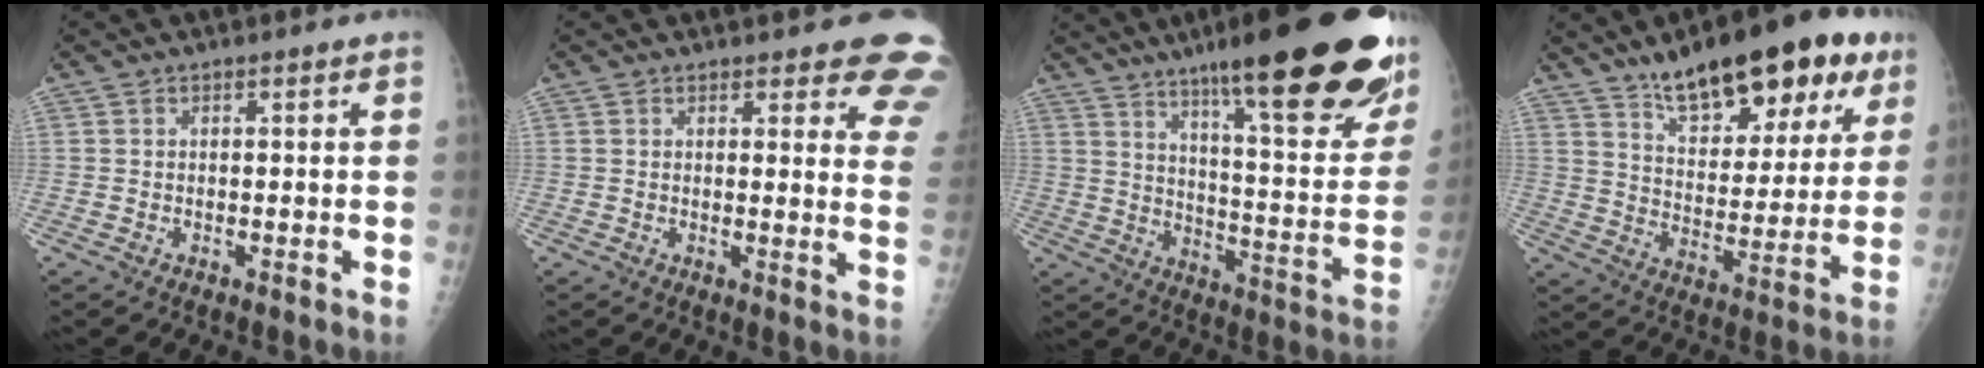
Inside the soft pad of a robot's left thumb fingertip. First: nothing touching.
{"total": 10.3, "force": [8.8, 3.3, 4.3], "torque": [0.004, -0.046, 0.070]}
{"total": 31.0, "force": [20.0, 6.1, 22.8], "torque": [-0.271, -0.065, 0.286]}
{"total": 22.8, "force": [14.4, 9.0, 15.2], "torque": [-0.176, -0.042, 0.219]}